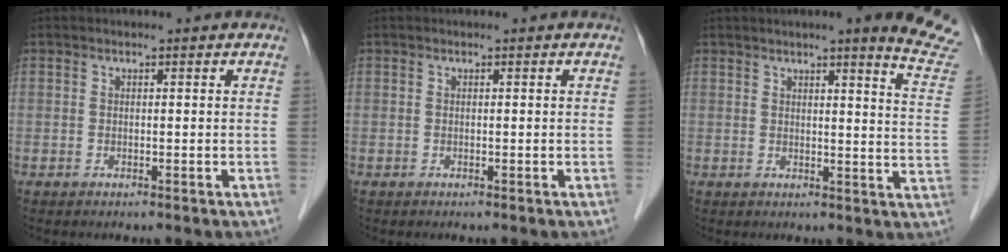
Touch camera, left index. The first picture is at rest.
{"total": 0.0}
{"total": 11.7, "force": [10.5, -0.9, 5.1], "torque": [-0.045, -0.070, 0.092]}